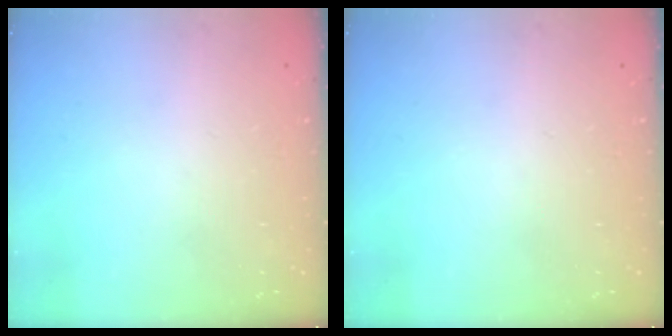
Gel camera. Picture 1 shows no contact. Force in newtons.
{"total": 0.0}